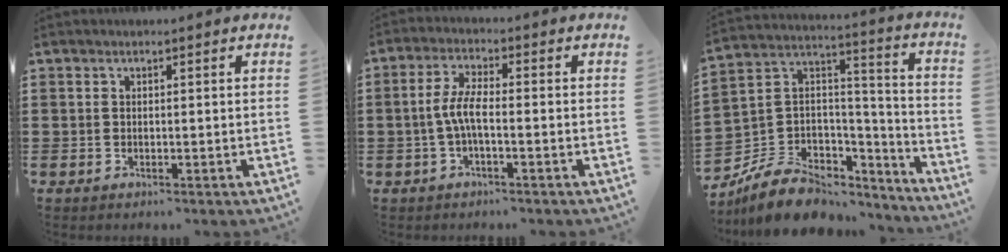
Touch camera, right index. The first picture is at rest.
{"total": 4.8, "force": [-1.2, 1.2, 4.5], "torque": [-0.109, -0.004, -0.032]}
{"total": 9.9, "force": [-6.7, 6.5, 3.4], "torque": [-0.086, 0.013, -0.123]}